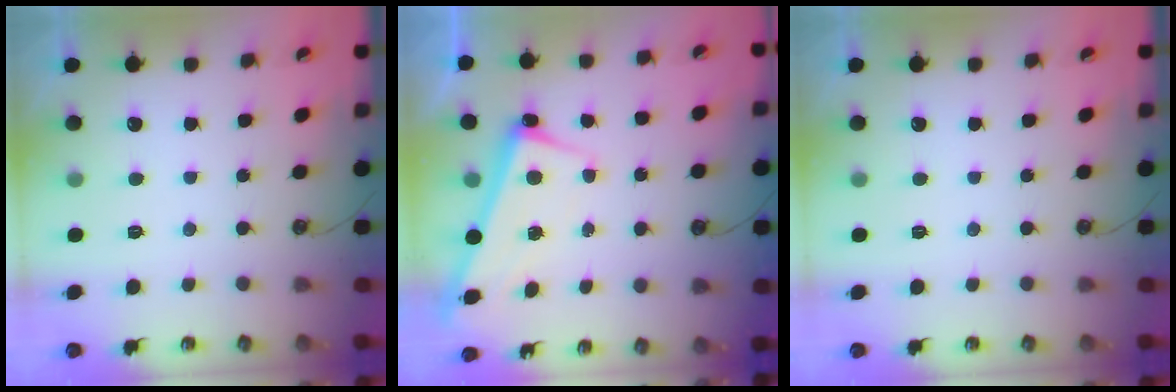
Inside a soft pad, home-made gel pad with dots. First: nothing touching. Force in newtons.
{"total": 2.7, "press": 2.6, "slide": 0.4}
{"total": 0.0}